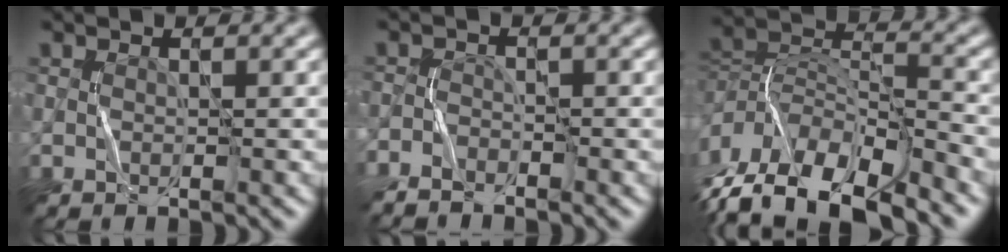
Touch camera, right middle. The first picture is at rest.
{"total": 2.3, "force": [-2.2, 0.3, 0.4], "torque": [-0.015, -0.001, -0.051]}
{"total": 11.7, "force": [-7.8, 4.7, 7.3], "torque": [-0.145, 0.003, -0.138]}